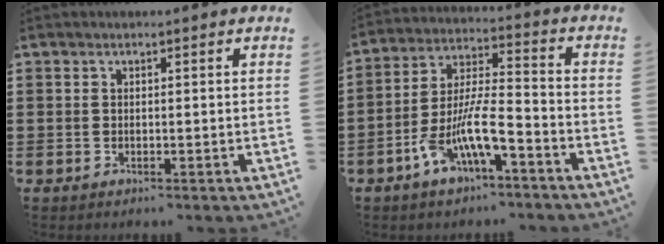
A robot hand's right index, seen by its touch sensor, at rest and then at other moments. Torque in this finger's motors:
{"motor_torque": [1.47, -0.67, 1.01, 0.21]}